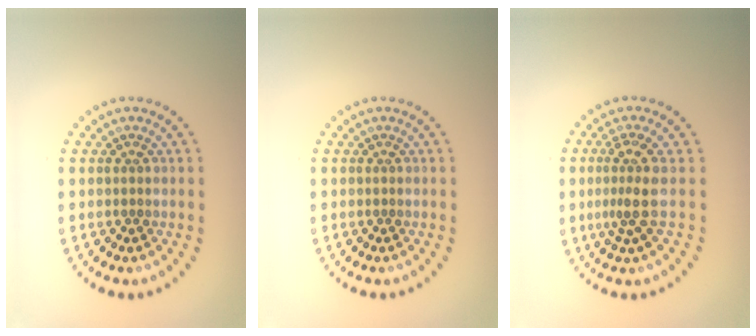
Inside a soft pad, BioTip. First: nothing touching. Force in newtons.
{"total": 0.0}
{"total": 2.8, "press": 2.0, "slide": 1.9}